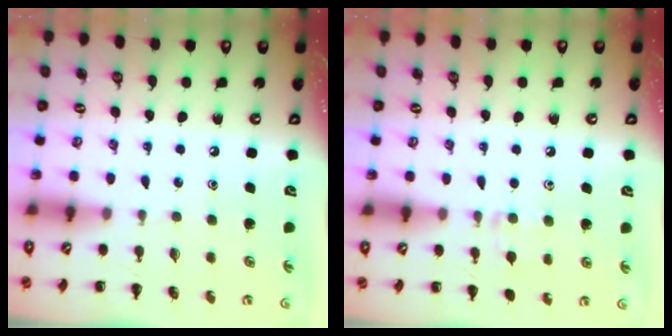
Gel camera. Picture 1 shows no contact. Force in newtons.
{"total": 7.4, "press": 6.9, "slide": 2.5}